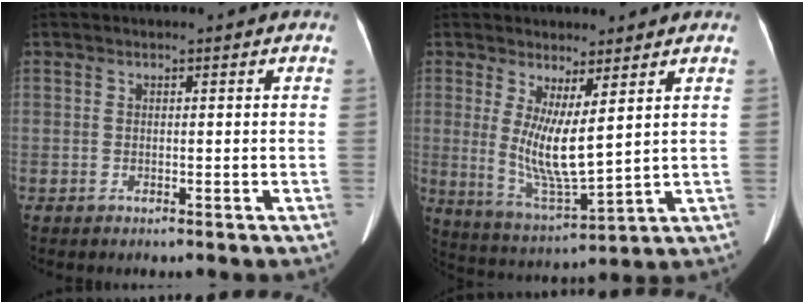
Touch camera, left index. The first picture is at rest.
{"total": 8.4, "force": [2.3, 1.0, 8.0], "torque": [-0.162, -0.035, 0.052]}